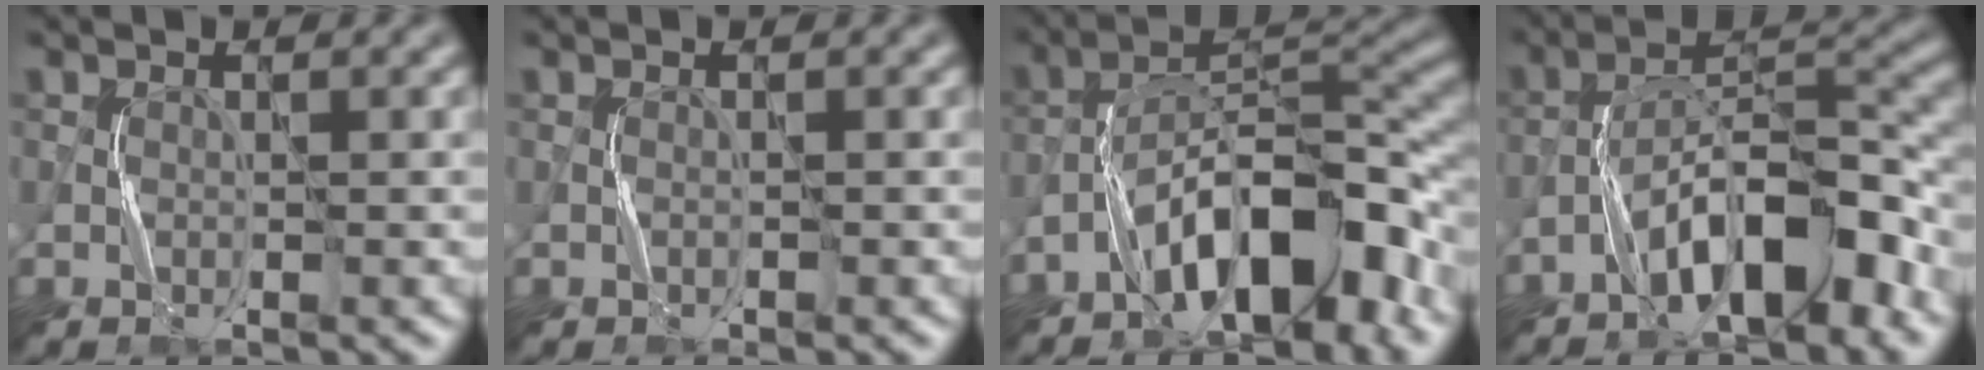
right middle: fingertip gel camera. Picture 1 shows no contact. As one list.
[{"total": 0.0}, {"total": 9.7, "force": [-5.6, 3.4, 7.1], "torque": [-0.102, 0.025, -0.103]}, {"total": 8.2, "force": [-4.8, 2.6, 6.2], "torque": [-0.097, 0.024, -0.084]}]